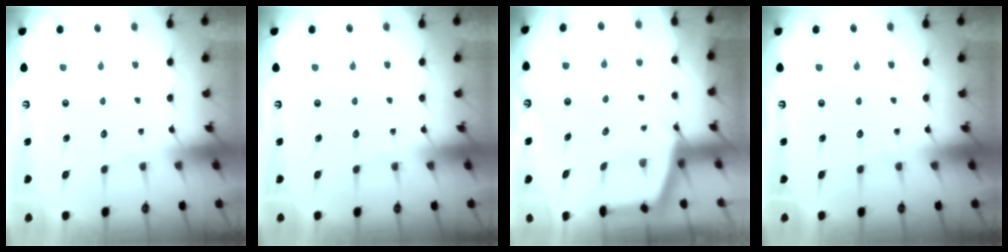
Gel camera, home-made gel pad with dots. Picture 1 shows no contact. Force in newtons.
{"total": 0.0}
{"total": 3.0, "press": 3.0, "slide": 0.4}
{"total": 0.0}